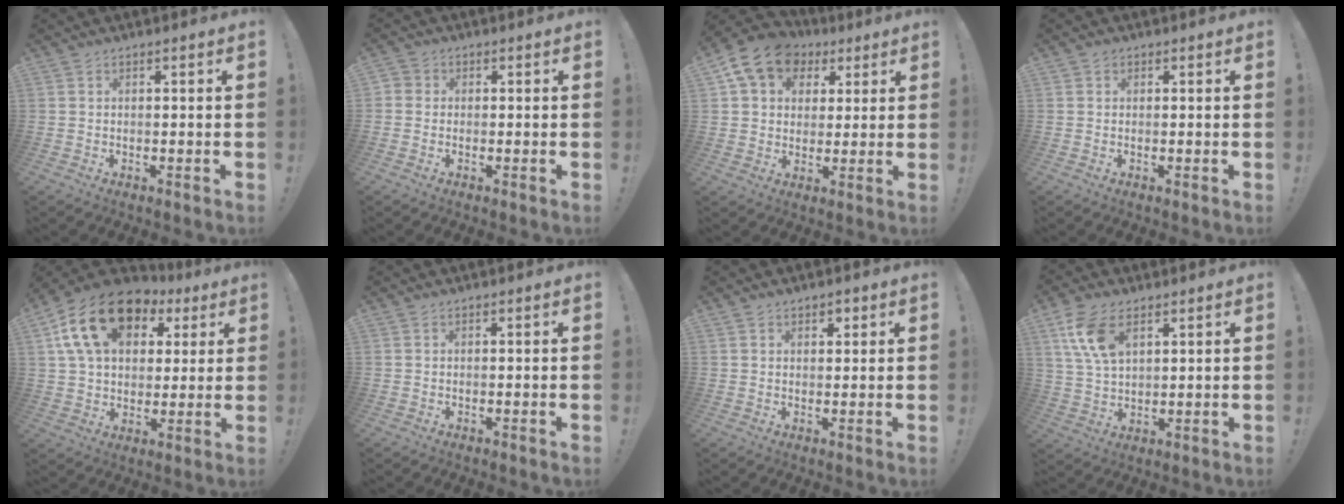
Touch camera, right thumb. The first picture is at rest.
{"total": 2.0, "force": [-0.7, 1.7, 0.7], "torque": [-0.014, 0.007, -0.011]}
{"total": 13.1, "force": [6.1, 10.1, 5.8], "torque": [-0.087, -0.025, 0.119]}
{"total": 0.7, "force": [0.2, 0.7, 0.1], "torque": [0.003, 0.000, 0.003]}
{"total": 19.3, "force": [8.2, 12.7, 12.0], "torque": [-0.192, -0.023, 0.152]}
{"total": 0.0}
{"total": 2.1, "force": [1.3, 1.6, 0.6], "torque": [0.007, -0.007, 0.019]}
{"total": 11.0, "force": [5.5, 6.1, 7.4], "torque": [-0.149, -0.013, 0.103]}